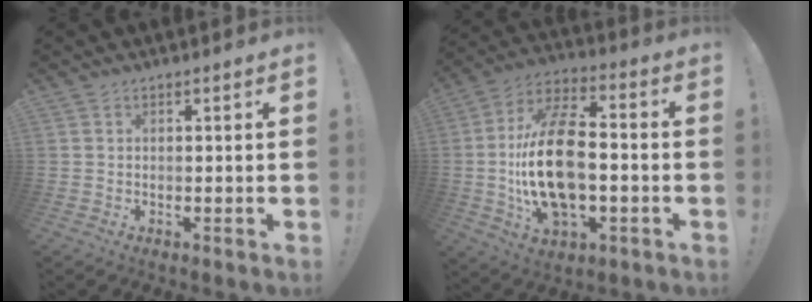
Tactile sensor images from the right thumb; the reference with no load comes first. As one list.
[{"total": 21.6, "force": [-2.1, 12.0, 17.8], "torque": [-0.337, 0.014, -0.033]}]